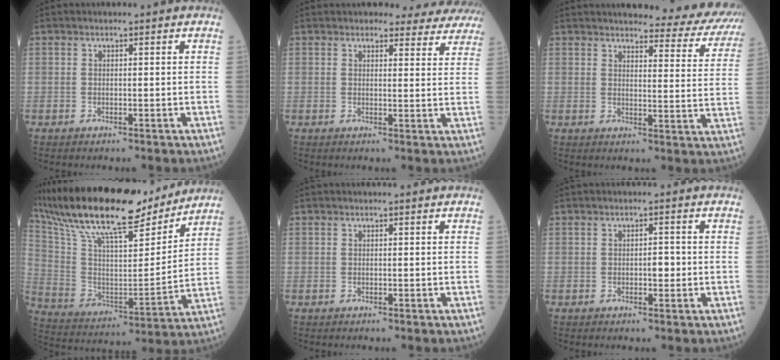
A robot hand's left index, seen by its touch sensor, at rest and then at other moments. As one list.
[{"total": 10.5, "force": [10.0, 2.8, 1.3], "torque": [0.022, -0.010, 0.086]}, {"total": 16.1, "force": [15.4, 2.1, 4.2], "torque": [-0.029, -0.072, 0.151]}, {"total": 24.5, "force": [20.3, 5.2, 12.8], "torque": [-0.244, 0.013, 0.339]}, {"total": 0.0}, {"total": 1.7, "force": [-0.6, 0.7, 1.5], "torque": [-0.018, -0.001, -0.010]}]